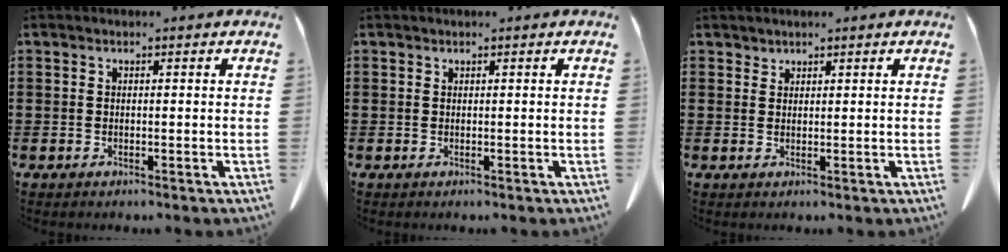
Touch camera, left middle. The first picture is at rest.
{"total": 0.0}
{"total": 1.0, "force": [1.0, 0.4, 0.0], "torque": [-0.003, -0.001, 0.020]}